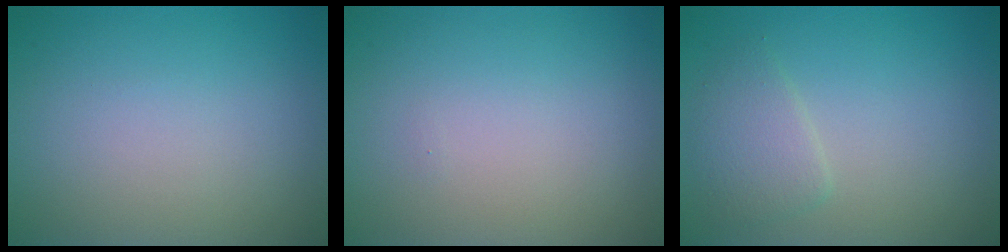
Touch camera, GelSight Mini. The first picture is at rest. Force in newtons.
{"total": 0.0}
{"total": 2.3, "press": 2.3, "slide": 0.1}